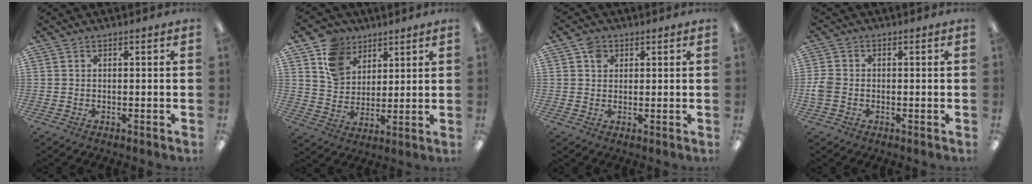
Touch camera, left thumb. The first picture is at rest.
{"total": 11.1, "force": [6.9, 8.1, 3.1], "torque": [-0.077, -0.026, 0.137]}
{"total": 3.0, "force": [1.4, 2.4, 1.0], "torque": [-0.017, 0.001, 0.023]}
{"total": 3.6, "force": [-0.8, 2.8, 2.2], "torque": [-0.042, 0.007, -0.016]}